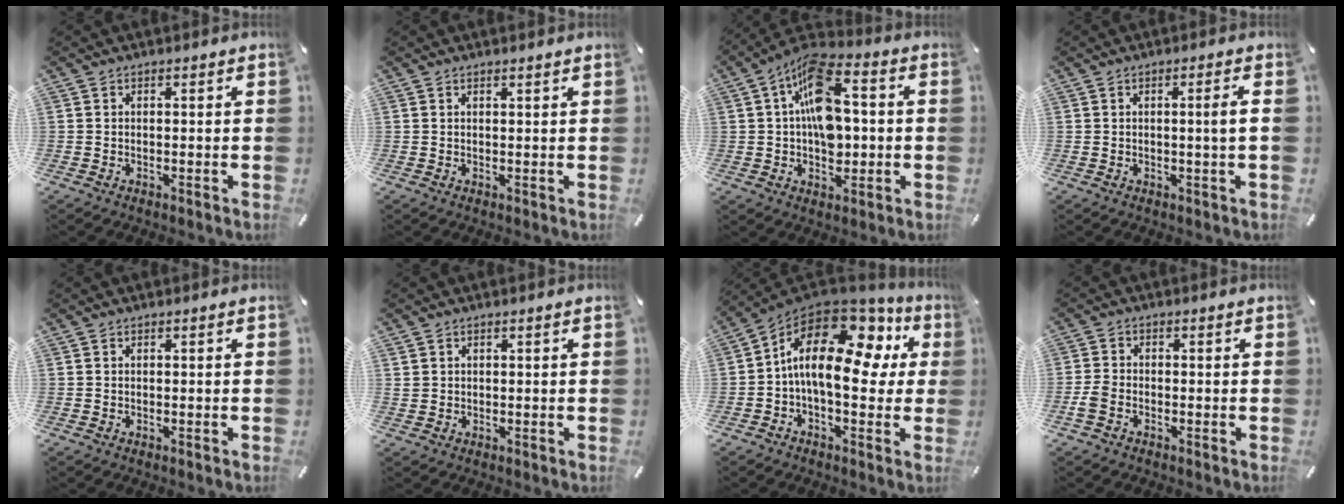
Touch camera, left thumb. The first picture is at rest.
{"total": 0.7, "force": [0.6, -0.1, 0.3], "torque": [-0.006, -0.003, 0.011]}
{"total": 14.4, "force": [0.9, 8.8, 11.4], "torque": [-0.206, 0.005, 0.018]}
{"total": 3.6, "force": [0.2, -0.1, 3.6], "torque": [-0.065, -0.005, 0.000]}
{"total": 0.0}
{"total": 1.5, "force": [0.9, 1.2, 0.1], "torque": [-0.001, 0.001, 0.018]}
{"total": 19.3, "force": [3.6, 9.8, 16.3], "torque": [-0.280, -0.017, 0.056]}
{"total": 2.9, "force": [-1.2, 1.8, 1.9], "torque": [-0.039, 0.004, -0.023]}